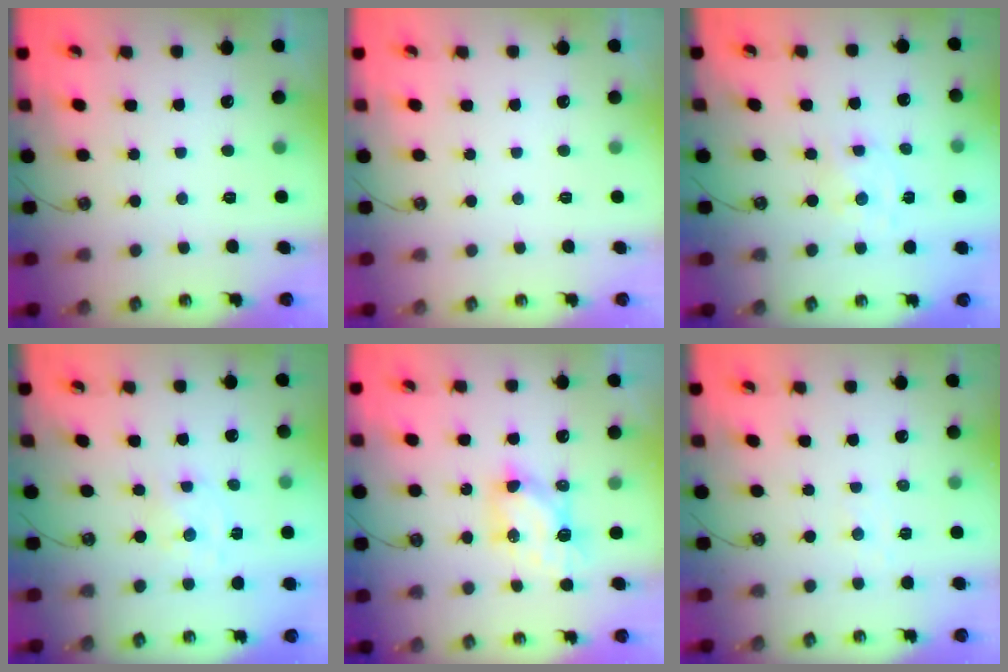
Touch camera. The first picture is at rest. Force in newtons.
{"total": 0.0}
{"total": 0.8, "press": 0.8, "slide": 0.1}
{"total": 0.8, "press": 0.8, "slide": 0.1}
{"total": 6.4, "press": 6.4, "slide": 0.2}
{"total": 4.2, "press": 4.2, "slide": 0.5}